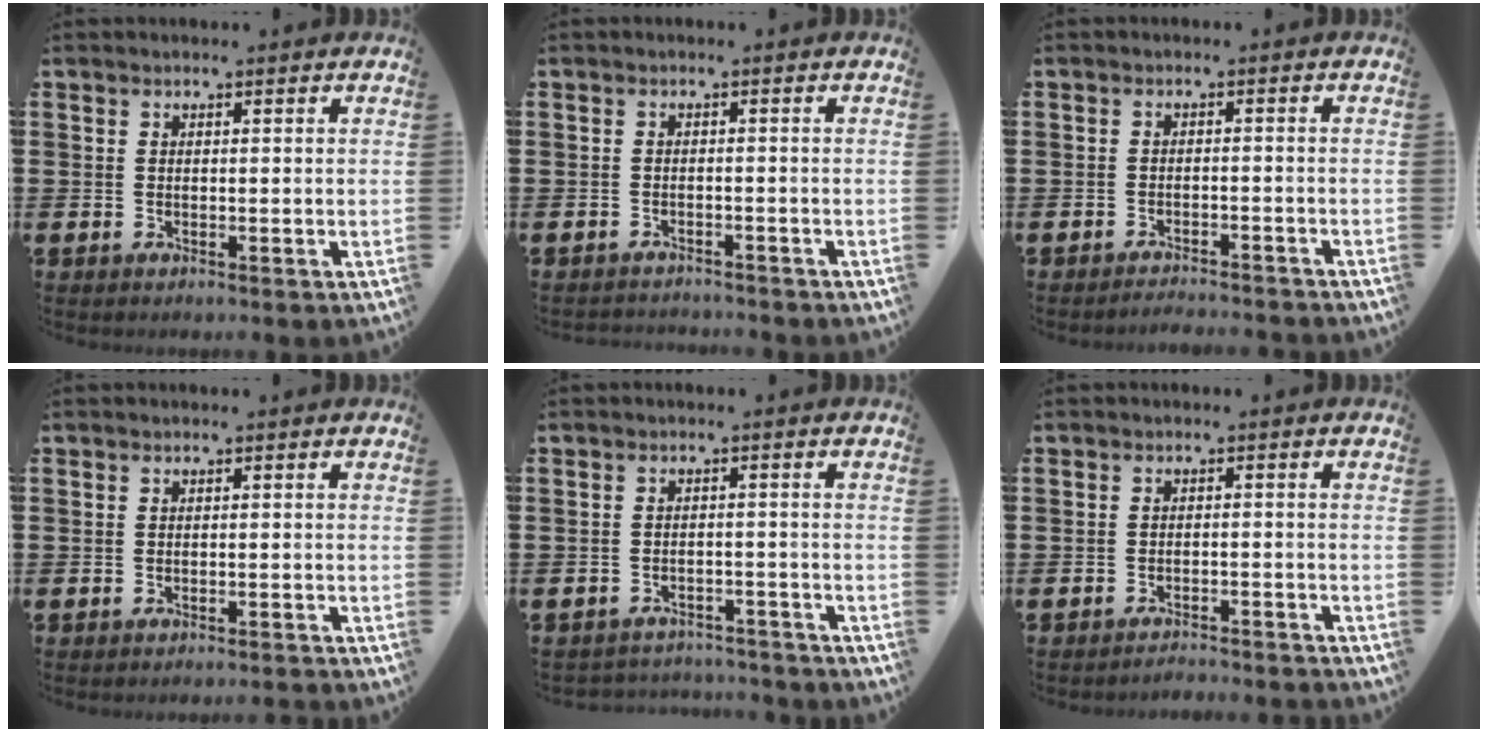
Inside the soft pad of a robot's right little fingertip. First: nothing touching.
{"total": 1.2, "force": [-1.2, 0.0, -0.2], "torque": [-0.001, 0.003, -0.025]}
{"total": 1.7, "force": [-1.7, -0.1, -0.1], "torque": [-0.002, 0.005, -0.035]}
{"total": 0.6, "force": [-0.6, -0.1, 0.1], "torque": [0.000, -0.001, -0.013]}
{"total": 2.1, "force": [-2.1, 0.1, -0.3], "torque": [-0.005, 0.002, -0.047]}
{"total": 1.8, "force": [-1.8, -0.1, 0.0], "torque": [-0.003, 0.005, -0.037]}